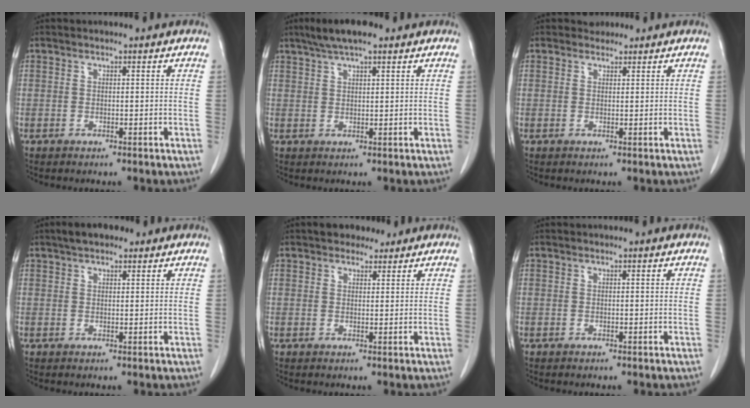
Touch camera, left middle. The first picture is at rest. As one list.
[{"total": 6.0, "force": [4.4, 1.1, 4.0], "torque": [-0.076, 0.023, 0.076]}, {"total": 1.2, "force": [1.0, 0.5, -0.3], "torque": [0.000, 0.005, 0.013]}, {"total": 4.1, "force": [2.9, 1.7, 2.3], "torque": [-0.046, 0.019, 0.047]}, {"total": 3.3, "force": [2.6, 1.7, 0.9], "torque": [-0.012, 0.011, 0.039]}, {"total": 0.0}]